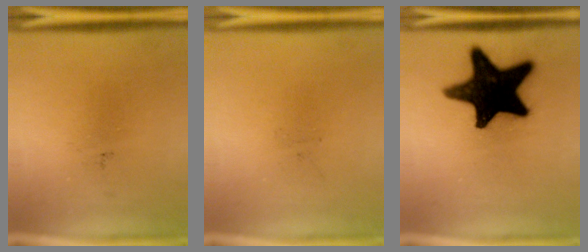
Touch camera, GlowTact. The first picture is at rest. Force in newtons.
{"total": 0.0}
{"total": 19.8}